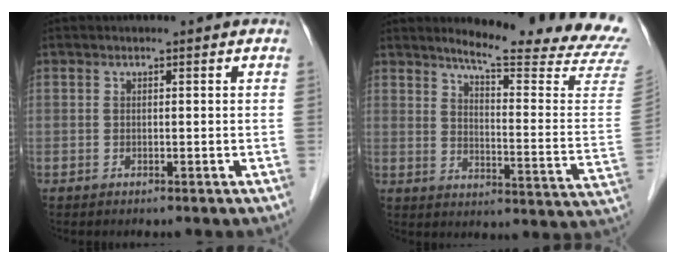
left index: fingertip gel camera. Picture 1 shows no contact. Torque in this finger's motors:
{"motor_torque": [-1.04, -1.10, 0.03, 0.04]}